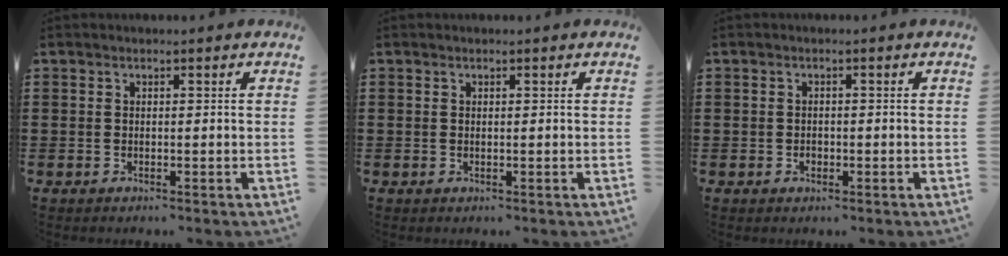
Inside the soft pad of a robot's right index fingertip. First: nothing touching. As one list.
[{"total": 0.0}, {"total": 1.0, "force": [-0.5, 0.8, 0.2], "torque": [-0.006, 0.003, -0.011]}]